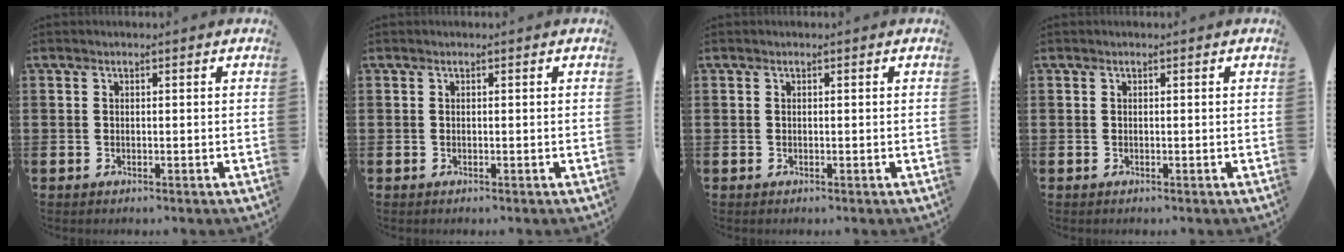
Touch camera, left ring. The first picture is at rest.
{"total": 0.0}
{"total": 0.0}
{"total": 0.0}